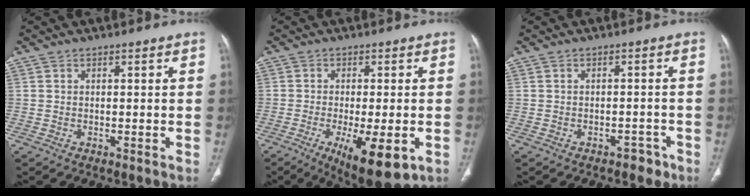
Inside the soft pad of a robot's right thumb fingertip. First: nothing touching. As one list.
[{"total": 11.9, "force": [-4.5, 3.7, 10.4], "torque": [-0.161, -0.016, -0.061]}, {"total": 2.7, "force": [-2.0, 1.6, 0.9], "torque": [-0.003, 0.017, -0.021]}]